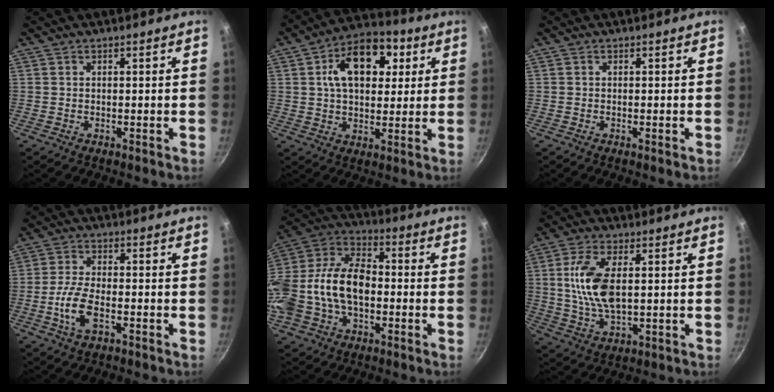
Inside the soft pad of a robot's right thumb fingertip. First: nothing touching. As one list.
[{"total": 16.2, "force": [4.9, 9.9, 11.9], "torque": [-0.153, 0.006, 0.074]}, {"total": 0.8, "force": [-0.2, 0.0, 0.8], "torque": [-0.010, -0.002, -0.001]}, {"total": 7.1, "force": [-2.4, 3.2, 5.8], "torque": [-0.120, 0.014, -0.047]}, {"total": 22.6, "force": [-2.6, 14.8, 17.0], "torque": [-0.365, 0.032, -0.045]}, {"total": 11.4, "force": [1.5, 5.5, 9.9], "torque": [-0.206, -0.006, 0.035]}]